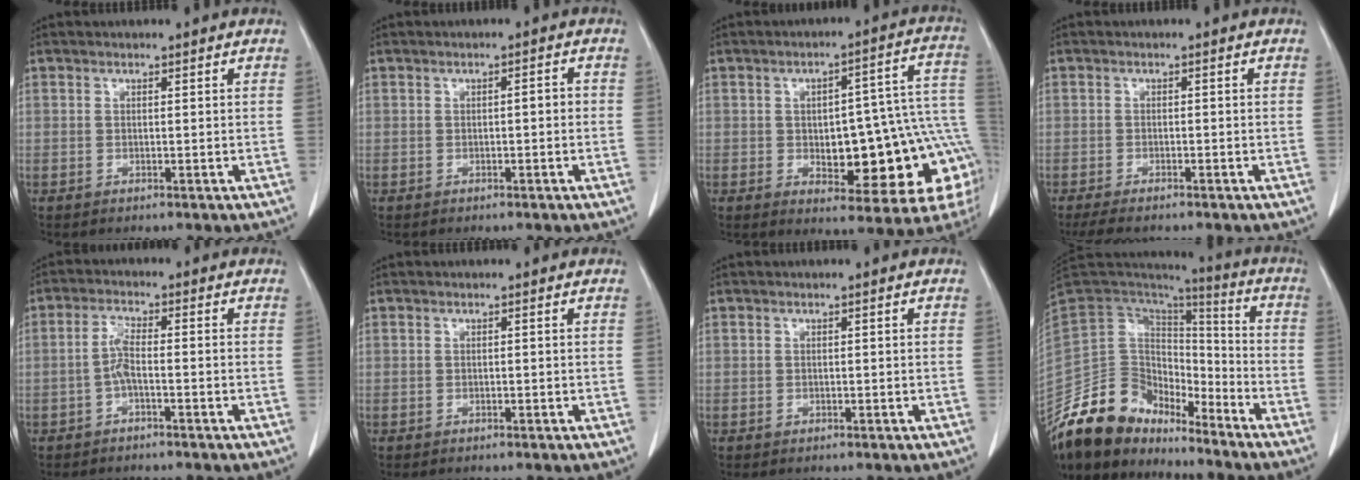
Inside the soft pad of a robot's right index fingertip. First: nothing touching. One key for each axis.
{"total": 1.7, "fx": -0.3, "fy": 0.5, "fz": 1.6, "tx": -0.020, "ty": 0.006, "tz": -0.005}
{"total": 19.8, "fx": -3.5, "fy": 6.5, "fz": 18.4, "tx": -0.160, "ty": 0.043, "tz": -0.022}
{"total": 3.3, "fx": -2.7, "fy": 0.5, "fz": 1.9, "tx": -0.034, "ty": -0.008, "tz": -0.044}
{"total": 3.2, "fx": -1.2, "fy": 0.5, "fz": 2.9, "tx": -0.060, "ty": 0.004, "tz": -0.027}
{"total": 0.0}
{"total": 0.6, "fx": -0.2, "fy": 0.4, "fz": 0.3, "tx": -0.003, "ty": 0.001, "tz": -0.005}
{"total": 15.0, "fx": -12.9, "fy": 6.6, "fz": 3.8, "tx": -0.059, "ty": 0.056, "tz": -0.240}